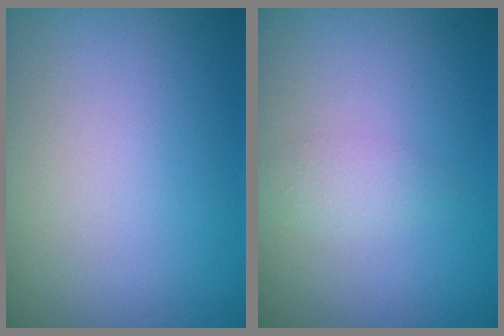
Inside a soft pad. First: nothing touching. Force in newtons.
{"total": 1.2, "press": 1.2, "slide": 0.1}